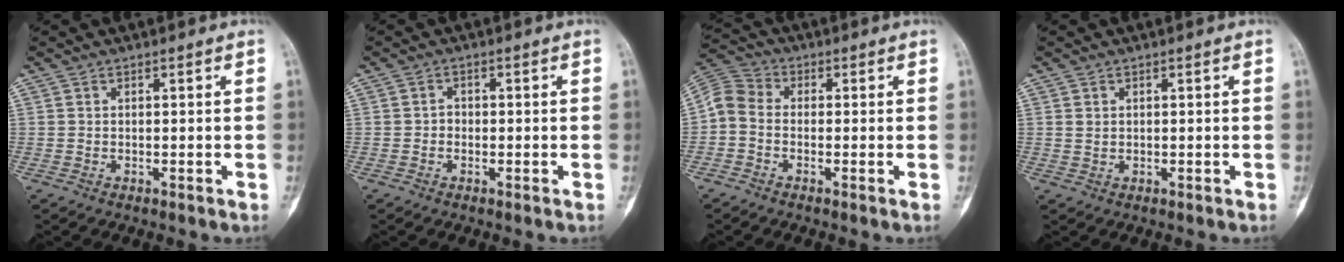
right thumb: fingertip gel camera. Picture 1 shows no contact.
{"total": 1.4, "force": [-0.4, 1.2, 0.6], "torque": [0.004, 0.006, -0.010]}
{"total": 5.8, "force": [-1.0, 4.4, 3.7], "torque": [-0.066, 0.020, -0.040]}
{"total": 1.2, "force": [0.4, 0.9, 0.6], "torque": [-0.004, -0.003, 0.008]}